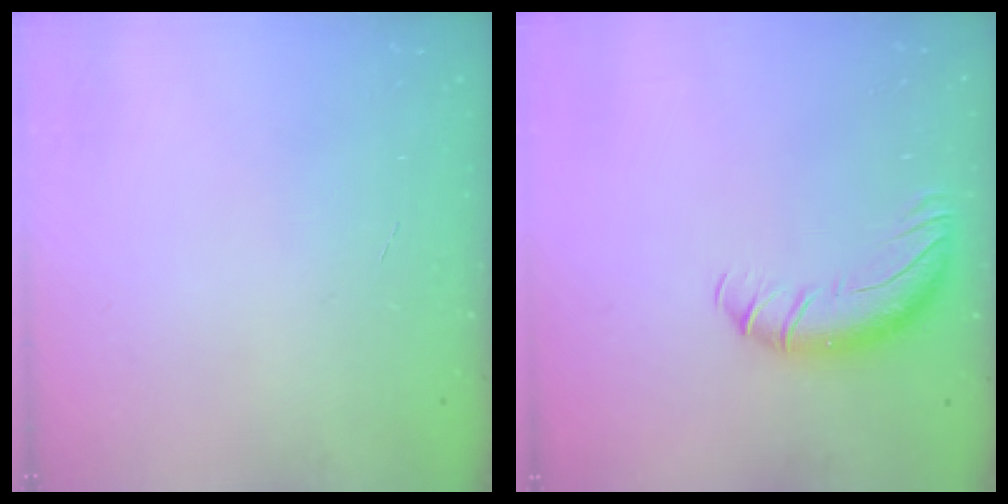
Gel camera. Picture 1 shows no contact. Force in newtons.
{"total": 10.1, "press": 9.9, "slide": 1.9}